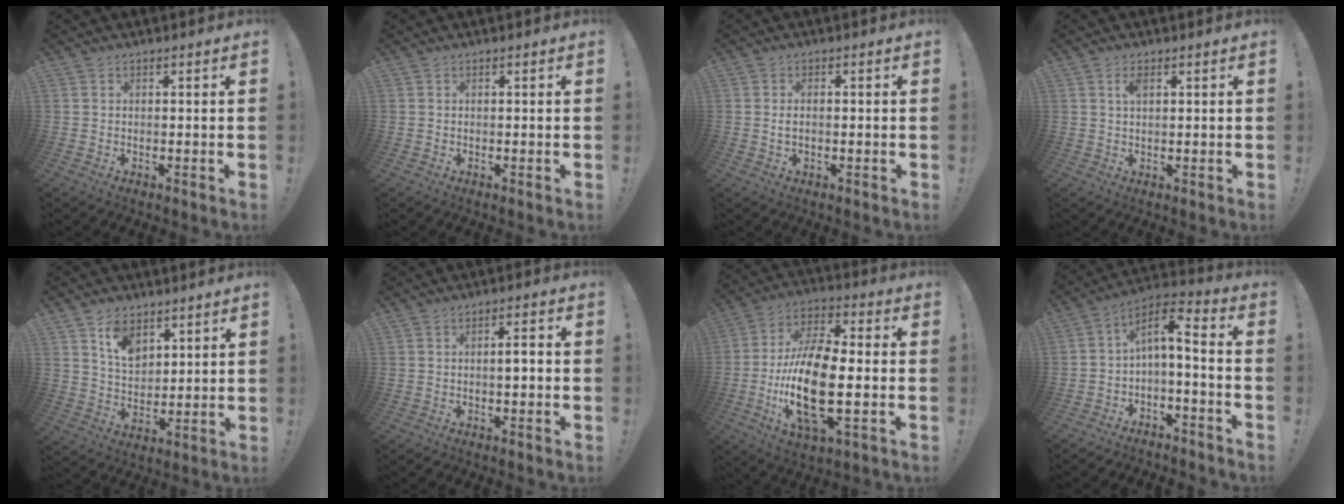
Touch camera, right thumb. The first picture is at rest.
{"total": 0.0}
{"total": 1.7, "force": [0.1, 1.0, 1.4], "torque": [-0.026, 0.006, 0.001]}
{"total": 2.2, "force": [0.9, 1.0, 1.8], "torque": [-0.028, -0.002, 0.013]}
{"total": 9.3, "force": [5.8, 5.9, 4.2], "torque": [-0.062, -0.036, 0.110]}
{"total": 3.4, "force": [-0.6, 0.6, 3.3], "torque": [-0.042, 0.001, -0.016]}
{"total": 20.4, "force": [-4.0, 8.9, 17.9], "torque": [-0.361, 0.008, -0.066]}
{"total": 6.2, "force": [-1.5, 1.7, 5.7], "torque": [-0.100, 0.001, -0.032]}